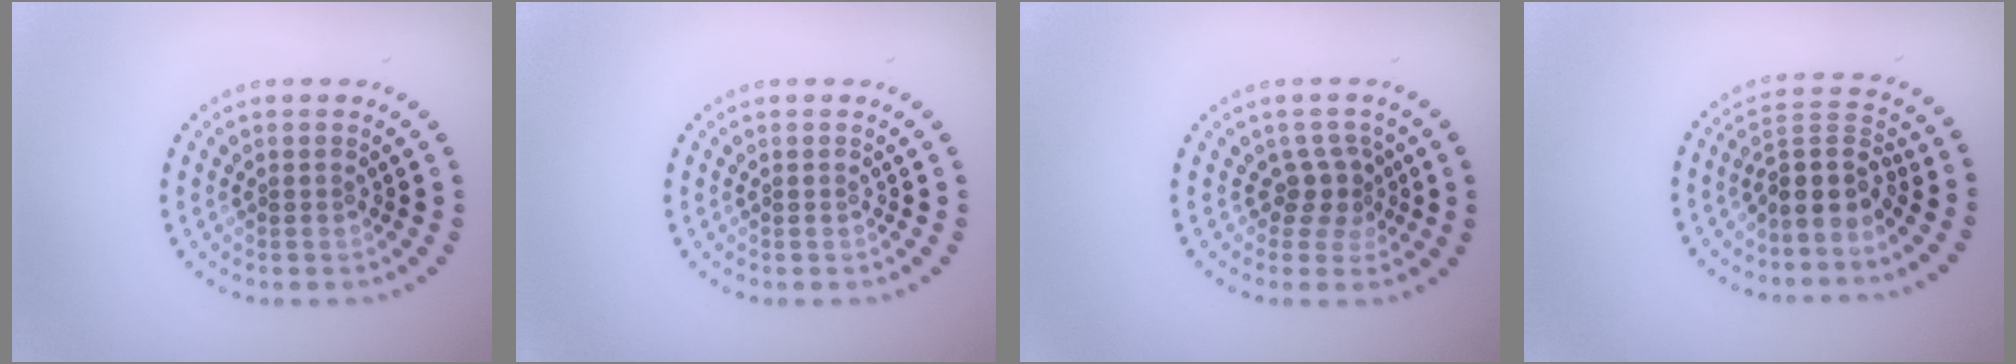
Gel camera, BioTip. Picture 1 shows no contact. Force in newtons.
{"total": 0.0}
{"total": 2.3, "press": 1.6, "slide": 1.7}
{"total": 3.7, "press": 2.9, "slide": 2.4}